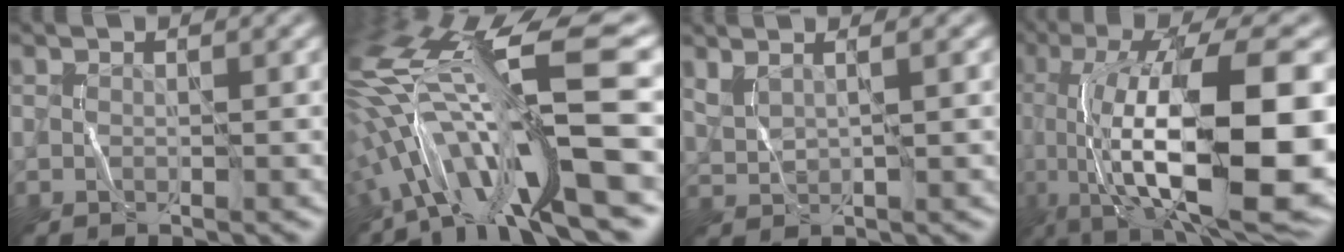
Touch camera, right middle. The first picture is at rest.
{"total": 16.0, "force": [-1.0, 3.7, 15.5], "torque": [-0.285, 0.017, -0.008]}
{"total": 2.1, "force": [1.6, 0.6, 1.1], "torque": [-0.026, 0.001, 0.031]}
{"total": 17.7, "force": [-2.1, 6.5, 16.4], "torque": [-0.257, 0.019, -0.027]}